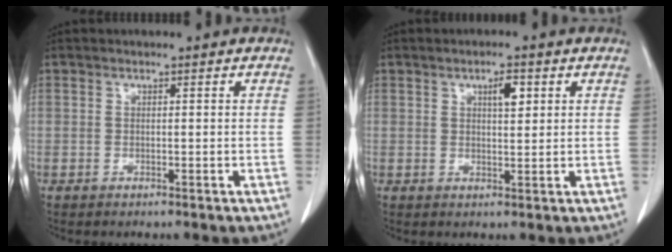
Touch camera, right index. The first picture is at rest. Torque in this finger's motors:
{"motor_torque": [0.06, 0.05, 0.05, 0.03]}